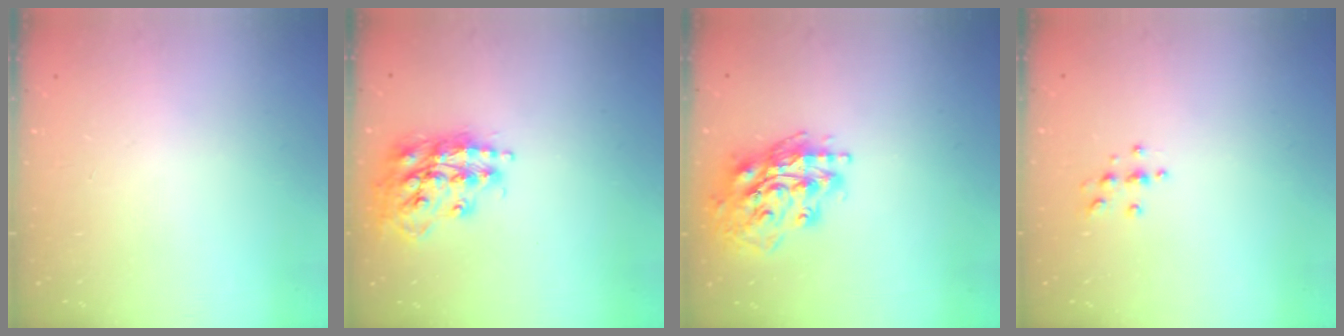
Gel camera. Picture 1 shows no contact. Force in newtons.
{"total": 17.1, "press": 17.0, "slide": 1.5}
{"total": 17.4, "press": 17.1, "slide": 2.7}
{"total": 4.6, "press": 4.5, "slide": 0.6}